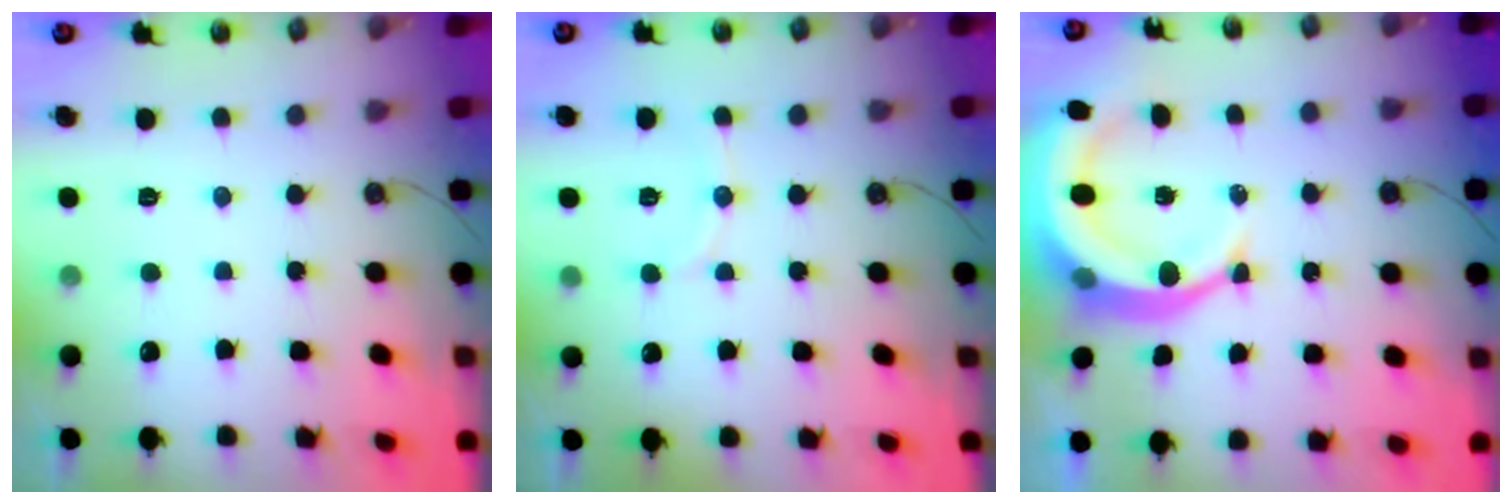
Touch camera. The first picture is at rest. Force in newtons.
{"total": 7.2, "press": 6.7, "slide": 2.6}
{"total": 12.7, "press": 12.6, "slide": 1.6}